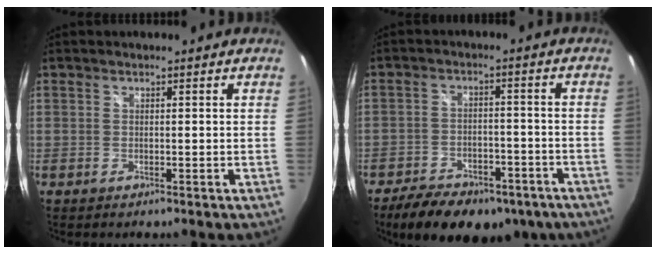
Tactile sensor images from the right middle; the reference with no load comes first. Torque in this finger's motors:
{"motor_torque": [1.08, -1.05, 0.29, 0.08]}